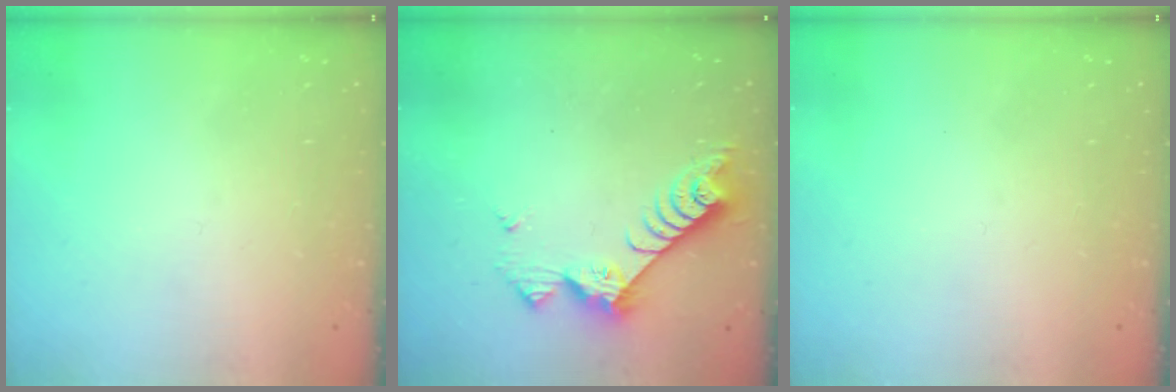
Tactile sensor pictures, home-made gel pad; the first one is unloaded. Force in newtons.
{"total": 7.6, "press": 7.6, "slide": 0.4}
{"total": 0.0}